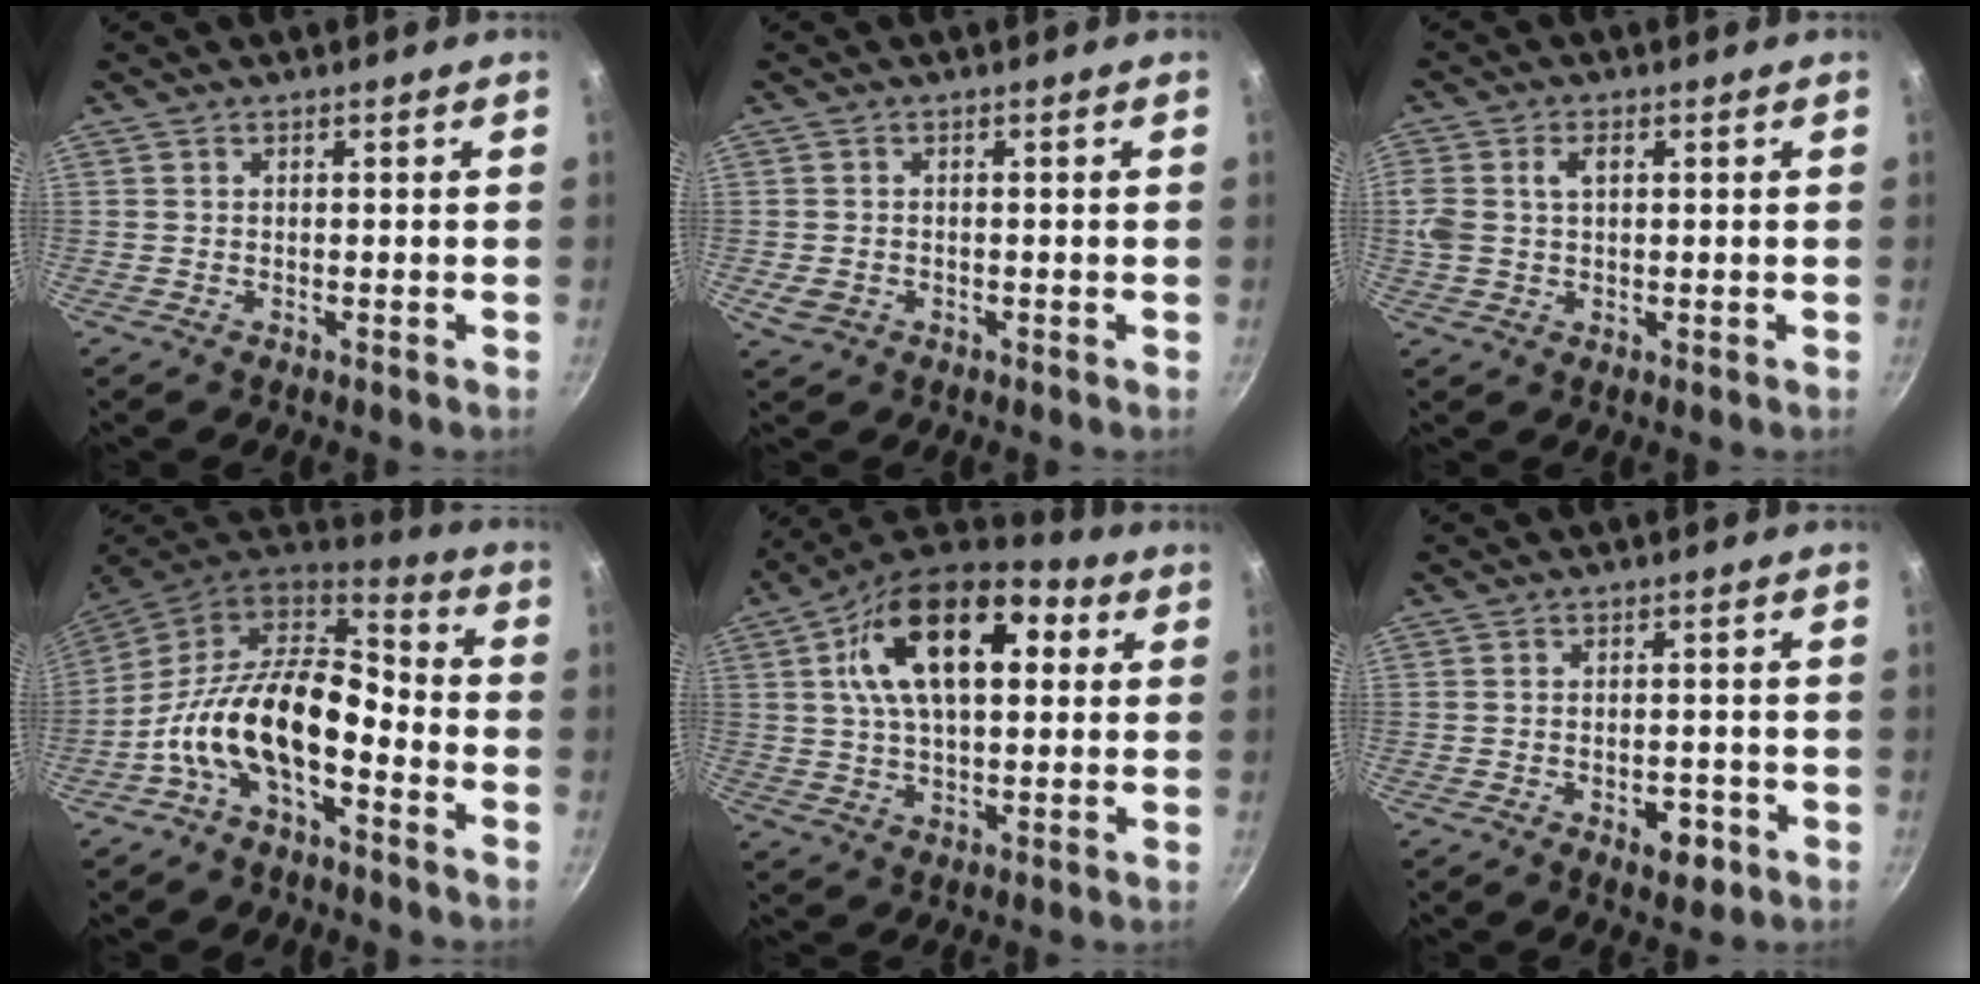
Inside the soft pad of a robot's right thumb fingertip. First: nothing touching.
{"total": 2.6, "force": [-0.8, 2.0, 1.5], "torque": [-0.029, 0.001, -0.012]}
{"total": 5.4, "force": [1.0, 3.5, 4.0], "torque": [-0.071, 0.009, 0.015]}
{"total": 17.0, "force": [-5.3, 9.1, 13.4], "torque": [-0.230, 0.057, -0.115]}
{"total": 20.7, "force": [5.4, 11.6, 16.3], "torque": [-0.259, 0.018, 0.071]}
{"total": 4.9, "force": [-2.2, 2.6, 3.5], "torque": [-0.032, 0.013, -0.026]}